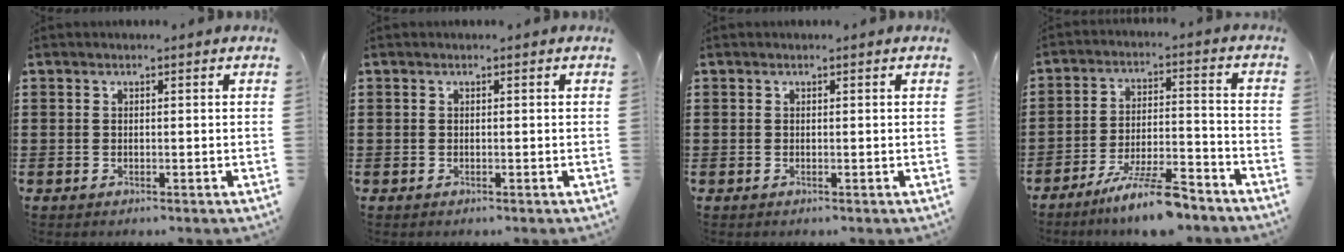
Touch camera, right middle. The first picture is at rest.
{"total": 0.0}
{"total": 0.0}
{"total": 9.3, "force": [-7.4, 1.0, 5.5], "torque": [-0.100, 0.005, -0.136]}